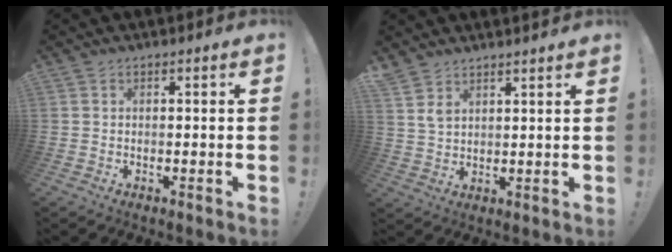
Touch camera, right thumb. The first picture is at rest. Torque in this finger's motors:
{"motor_torque": [-0.32, 0.33, 0.06, 0.05, 0.10]}